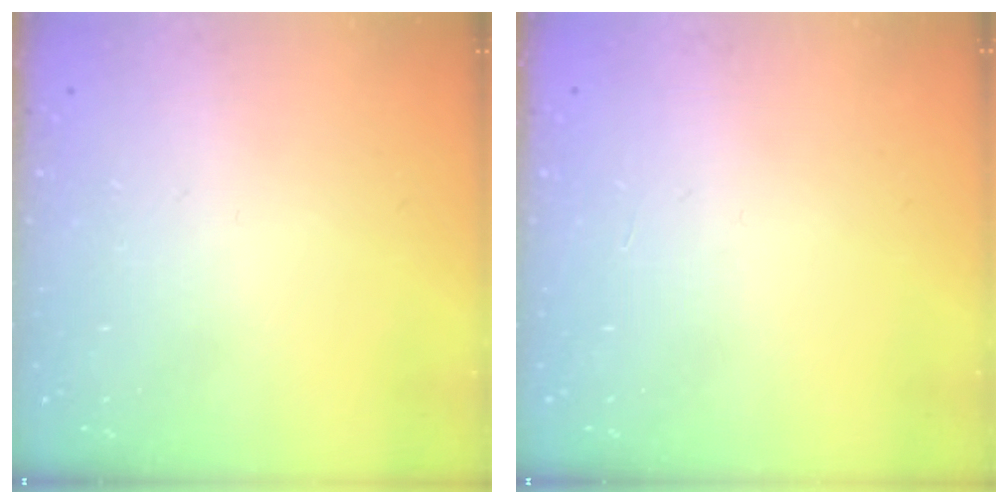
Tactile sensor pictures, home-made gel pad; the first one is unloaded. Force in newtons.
{"total": 0.0}